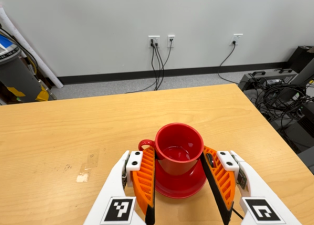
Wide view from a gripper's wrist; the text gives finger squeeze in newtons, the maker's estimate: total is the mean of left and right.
{"total": 2.8, "left": 2.4, "right": 3.2}